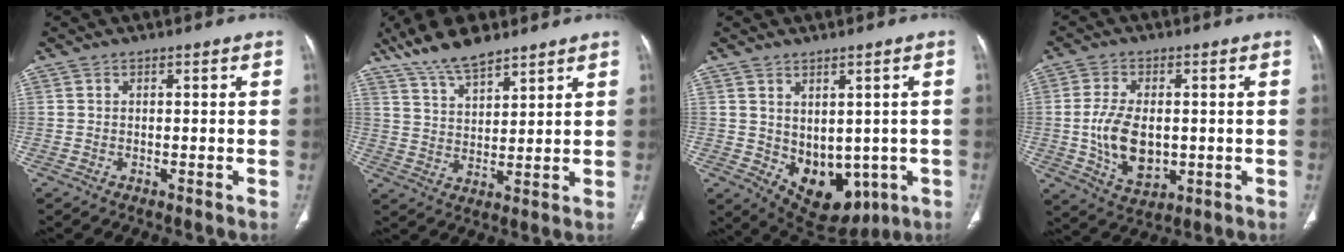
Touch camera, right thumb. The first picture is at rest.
{"total": 10.2, "force": [8.0, 3.3, 5.3], "torque": [-0.084, -0.038, 0.156]}
{"total": 11.6, "force": [-1.9, 8.0, 8.1], "torque": [-0.079, -0.003, 0.006]}
{"total": 10.6, "force": [-0.6, 6.5, 8.4], "torque": [-0.144, -0.009, -0.001]}